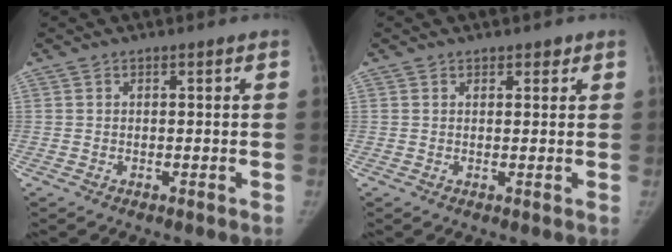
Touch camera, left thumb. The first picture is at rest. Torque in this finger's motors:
{"motor_torque": [-0.15, -0.04, -0.15, 0.33, -0.02]}